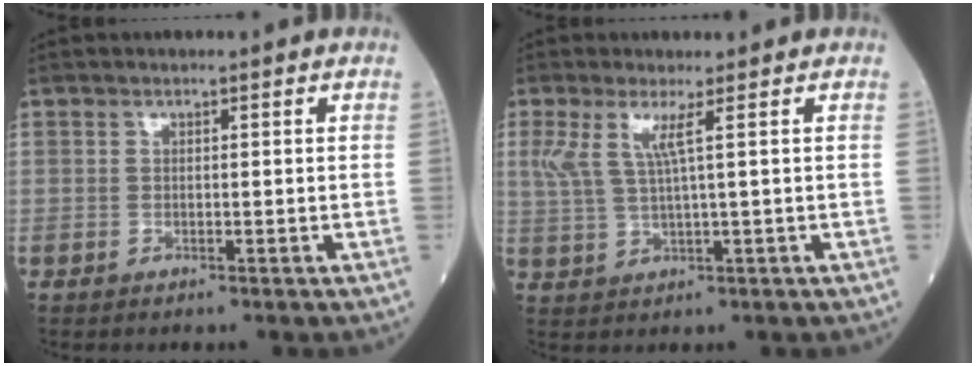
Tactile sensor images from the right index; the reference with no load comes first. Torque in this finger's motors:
{"motor_torque": [0.12, 0.35, 0.07, 0.08]}